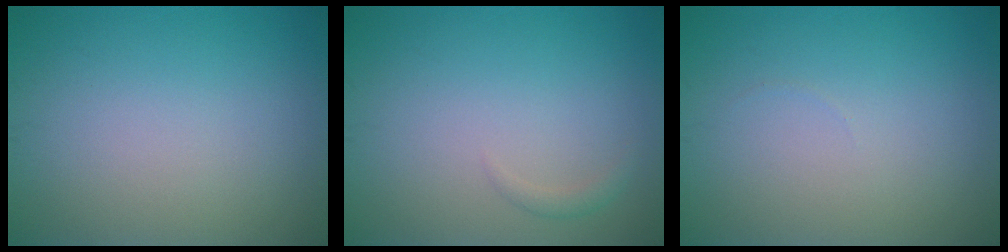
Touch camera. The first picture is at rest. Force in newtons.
{"total": 0.8, "press": 0.8, "slide": 0.1}
{"total": 0.0}